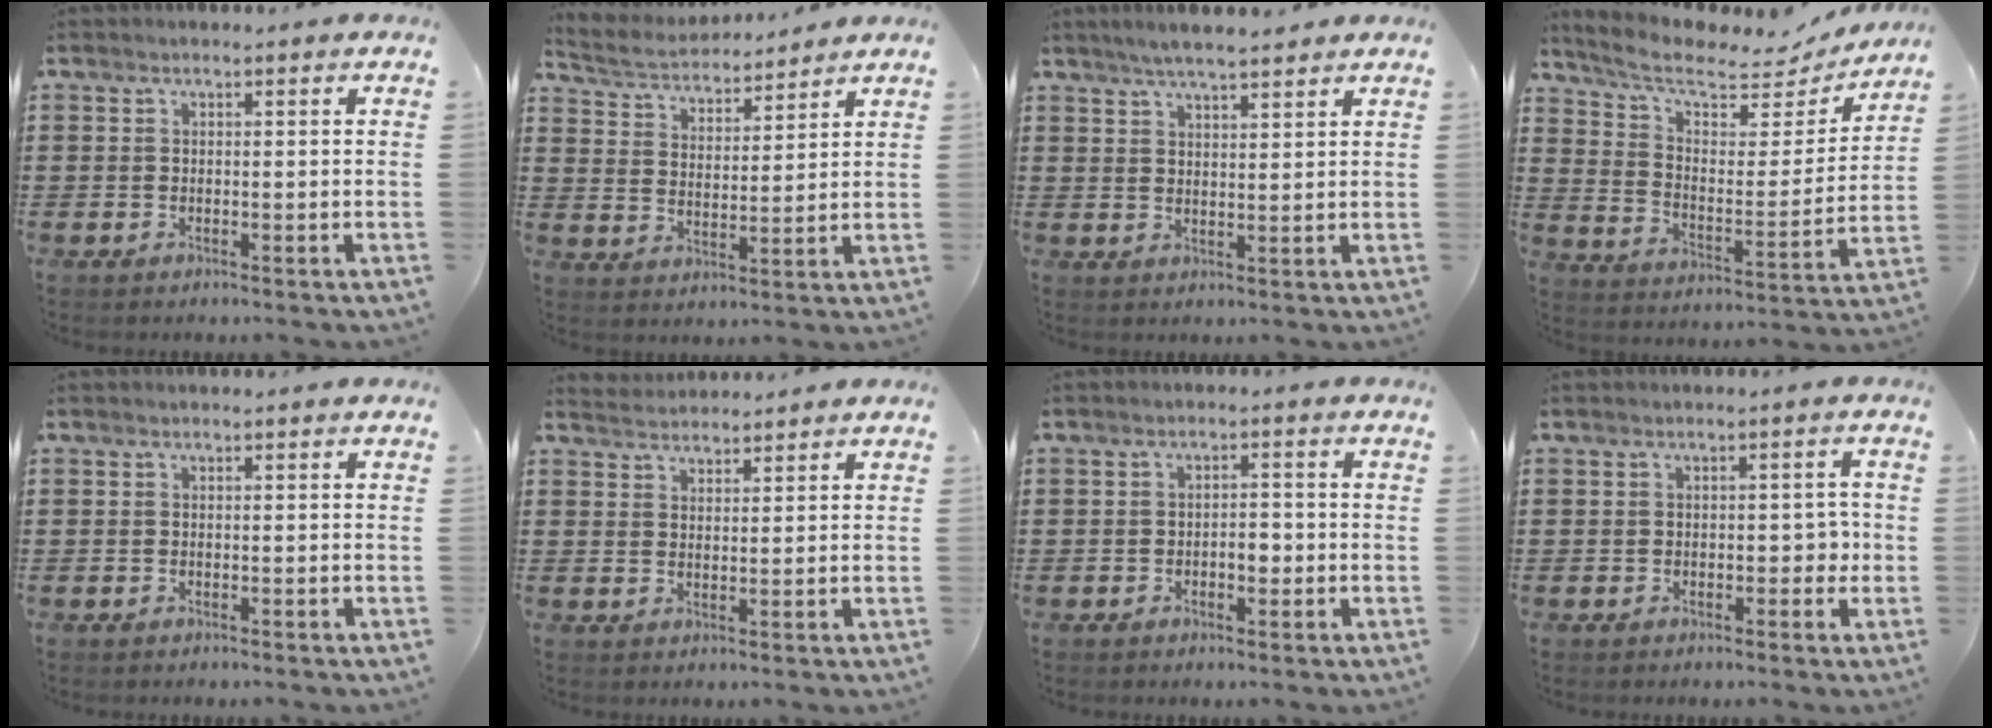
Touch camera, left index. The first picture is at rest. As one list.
[{"total": 4.1, "force": [4.1, 0.4, 0.2], "torque": [-0.028, -0.025, 0.068]}, {"total": 3.8, "force": [3.4, 0.3, 1.6], "torque": [-0.040, -0.003, 0.061]}, {"total": 7.4, "force": [6.1, 2.3, 3.5], "torque": [-0.097, -0.037, 0.102]}, {"total": 0.0}, {"total": 2.4, "force": [2.4, 0.2, -0.4], "torque": [0.000, -0.001, 0.048]}, {"total": 2.5, "force": [-0.7, 1.3, 2.1], "torque": [-0.042, 0.005, -0.016]}, {"total": 2.9, "force": [-0.3, 1.5, 2.4], "torque": [-0.030, 0.001, -0.011]}]